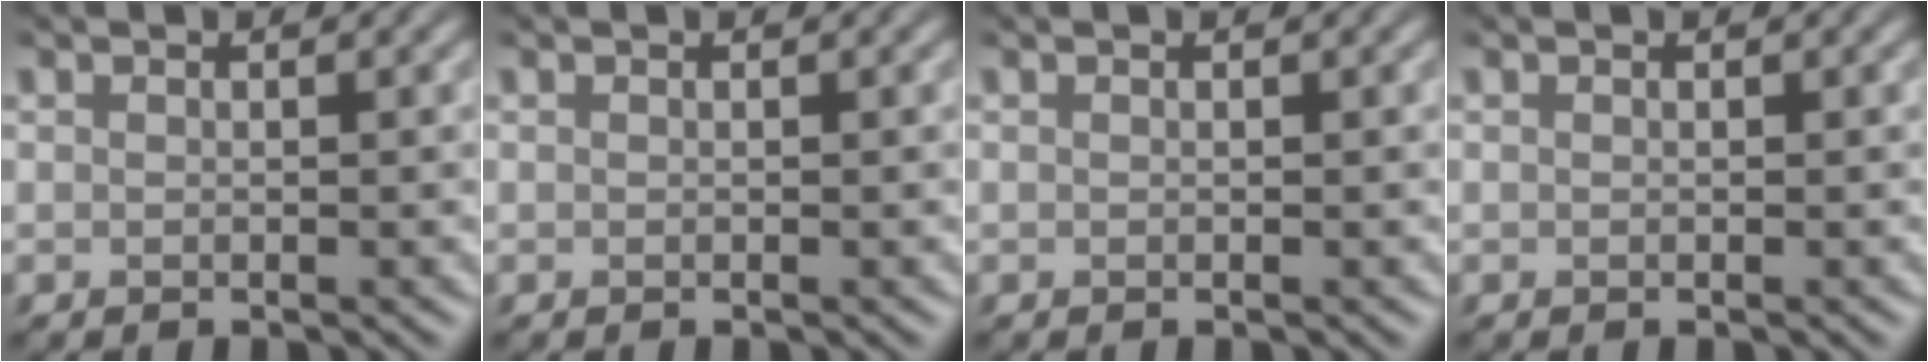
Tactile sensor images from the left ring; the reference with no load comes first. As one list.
[{"total": 0.0}, {"total": 0.0}, {"total": 0.0}]